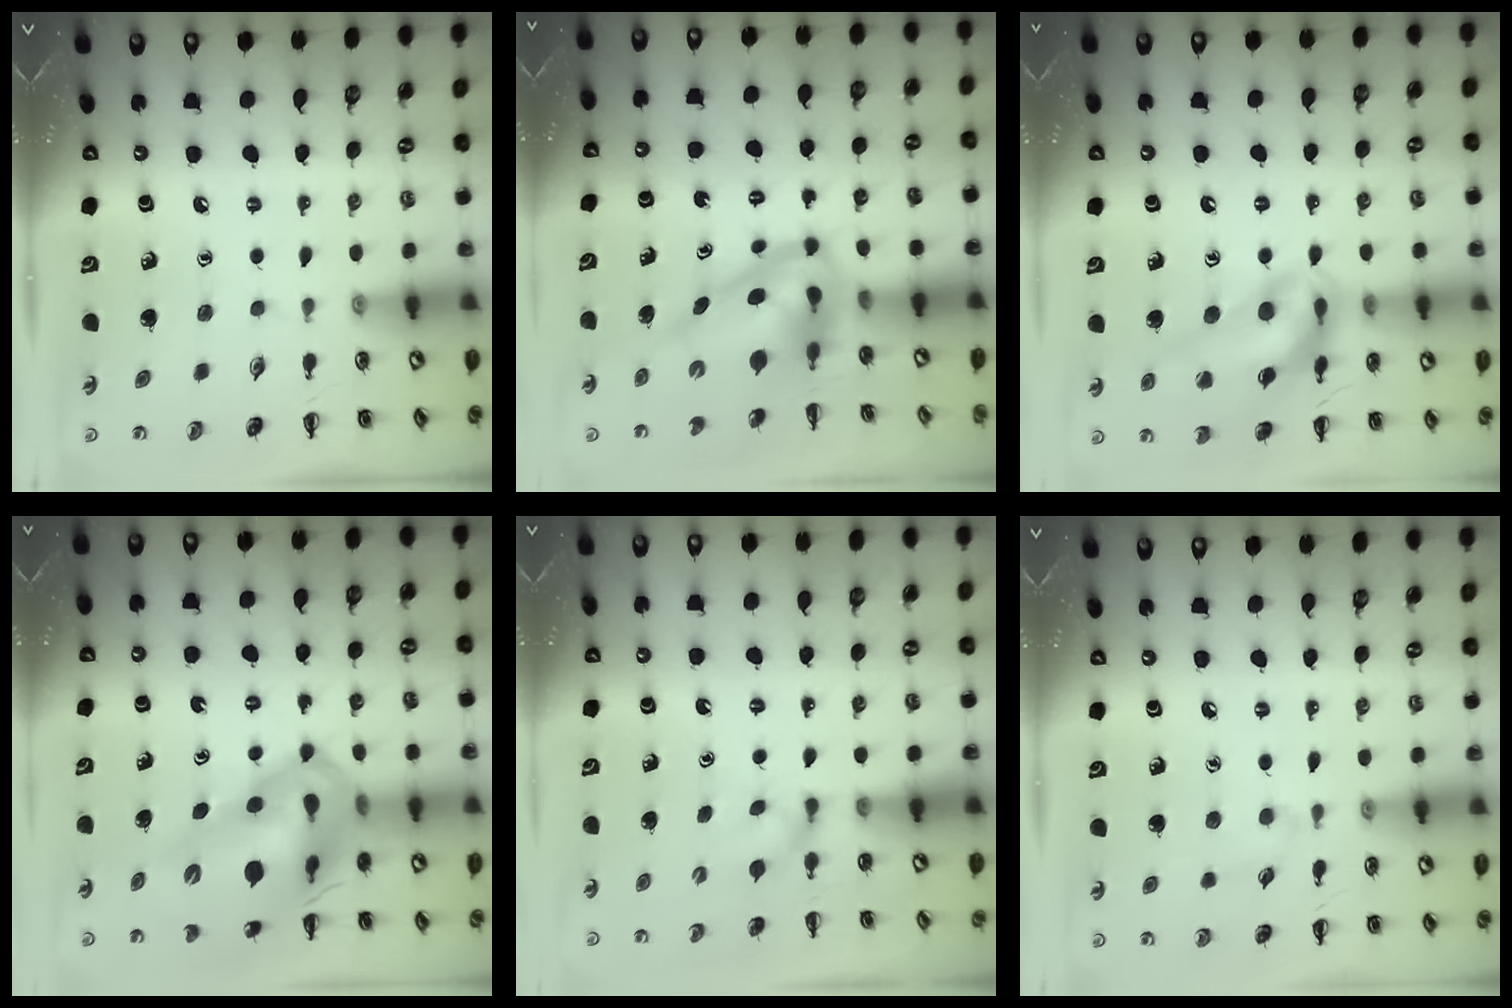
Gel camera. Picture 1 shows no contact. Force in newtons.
{"total": 5.4, "press": 5.2, "slide": 1.6}
{"total": 16.0, "press": 15.8, "slide": 2.1}
{"total": 15.5, "press": 14.8, "slide": 4.6}
{"total": 2.9, "press": 2.7, "slide": 1.1}
{"total": 5.1, "press": 4.8, "slide": 1.8}